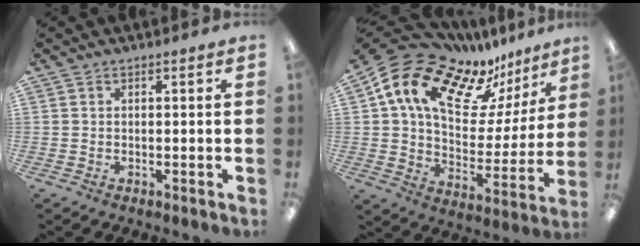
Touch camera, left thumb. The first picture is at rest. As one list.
[{"total": 18.0, "force": [11.6, 10.1, 9.2], "torque": [-0.167, -0.069, 0.204]}]